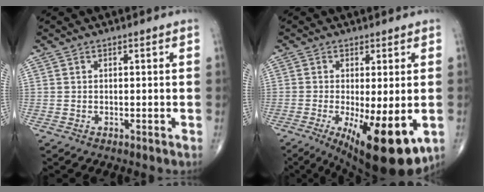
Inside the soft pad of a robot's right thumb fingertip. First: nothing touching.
{"total": 15.4, "force": [-4.6, 4.8, 13.9], "torque": [-0.190, -0.025, -0.054]}